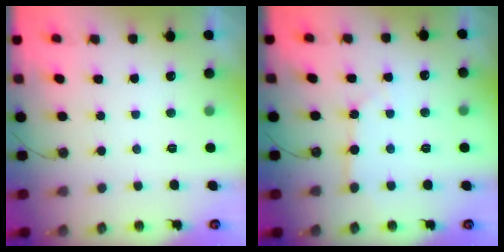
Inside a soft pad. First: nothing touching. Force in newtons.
{"total": 3.5, "press": 3.5, "slide": 0.4}